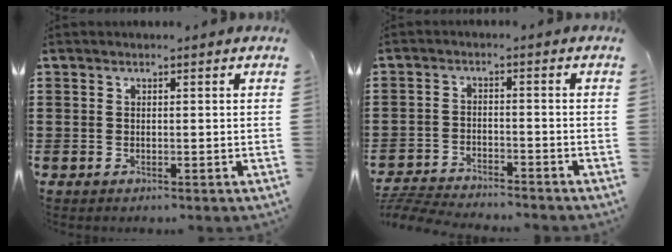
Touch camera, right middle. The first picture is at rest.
{"total": 4.6, "force": [-4.6, 0.2, 0.6], "torque": [-0.026, -0.002, -0.097]}